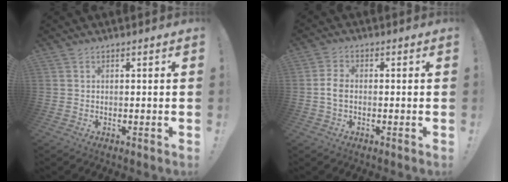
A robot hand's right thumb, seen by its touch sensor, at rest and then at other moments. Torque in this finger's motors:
{"motor_torque": [-0.12, 0.11, -0.18, -0.05, 0.02]}